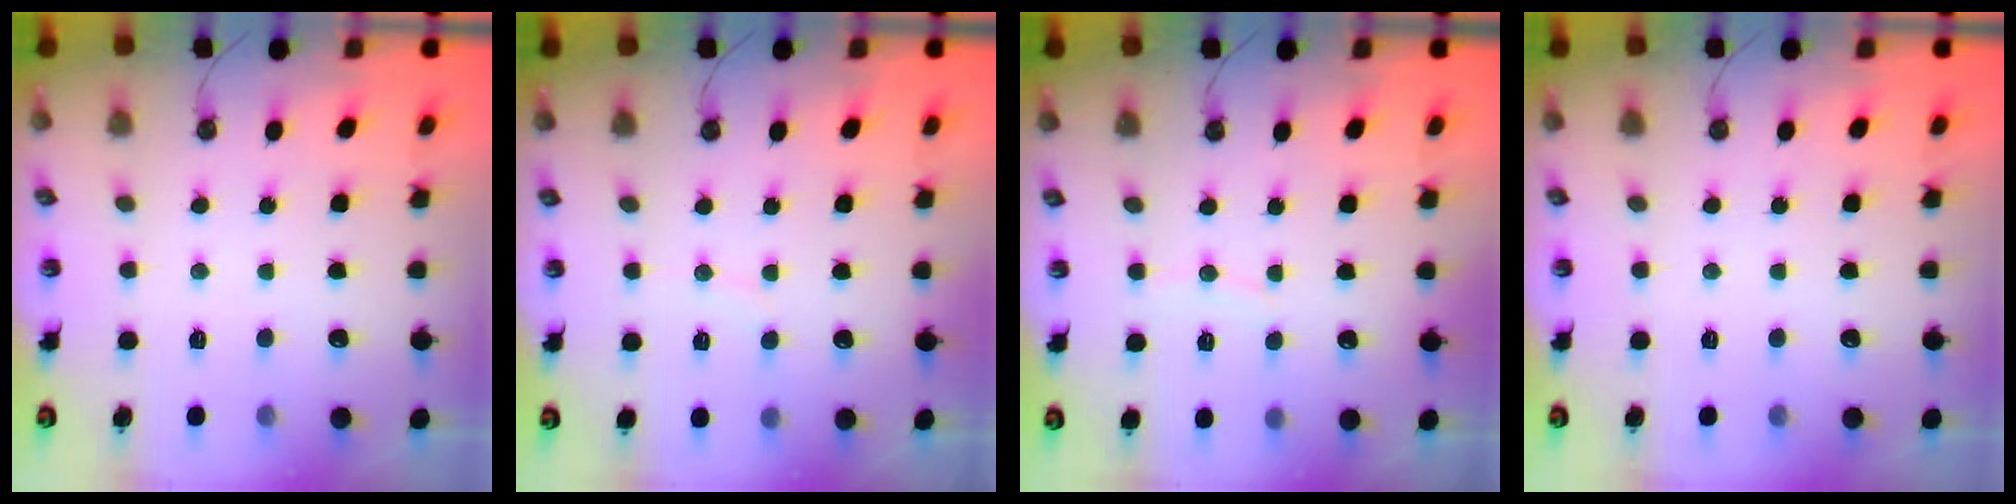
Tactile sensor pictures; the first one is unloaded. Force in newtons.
{"total": 2.9, "press": 2.9, "slide": 0.3}
{"total": 3.2, "press": 3.1, "slide": 0.3}
{"total": 0.0}